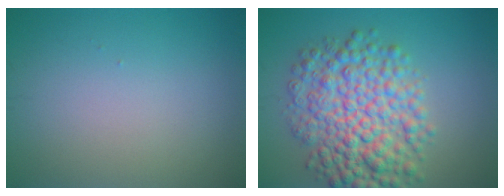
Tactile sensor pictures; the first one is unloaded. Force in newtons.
{"total": 8.6, "press": 8.6, "slide": 0.0}